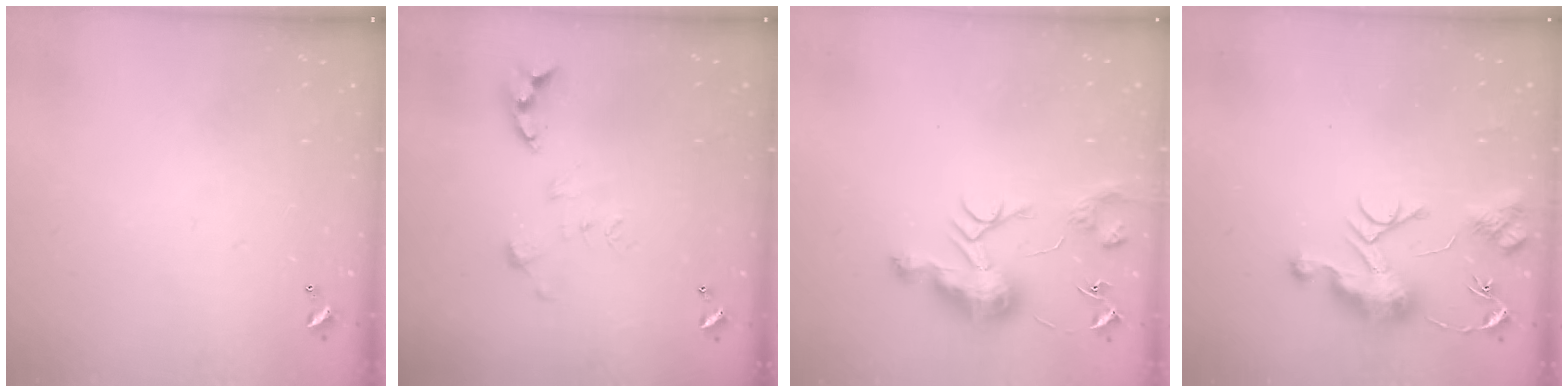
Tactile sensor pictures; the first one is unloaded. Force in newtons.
{"total": 3.3, "press": 3.3, "slide": 0.4}
{"total": 10.0, "press": 10.0, "slide": 0.6}
{"total": 9.4, "press": 9.4, "slide": 0.7}